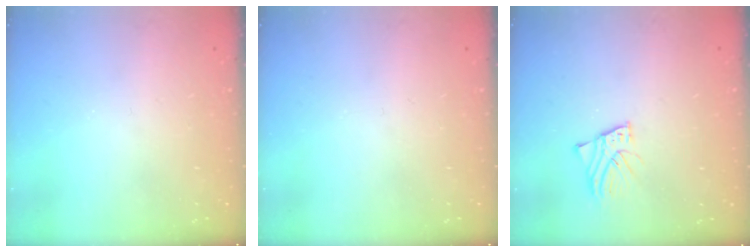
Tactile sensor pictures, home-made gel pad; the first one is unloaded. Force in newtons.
{"total": 0.0}
{"total": 2.7, "press": 2.7, "slide": 0.2}